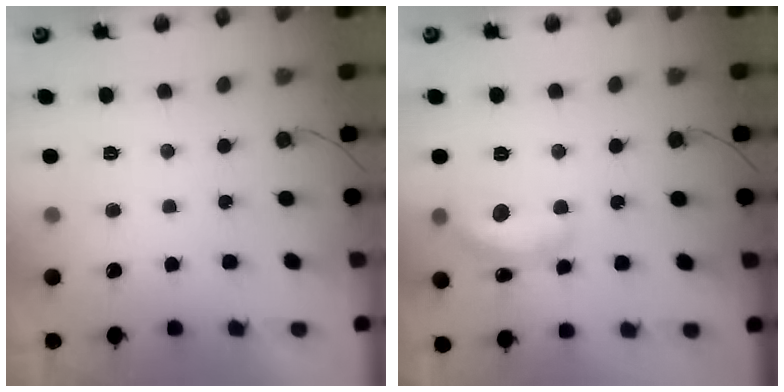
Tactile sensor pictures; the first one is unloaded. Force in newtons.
{"total": 13.4, "press": 13.3, "slide": 0.7}